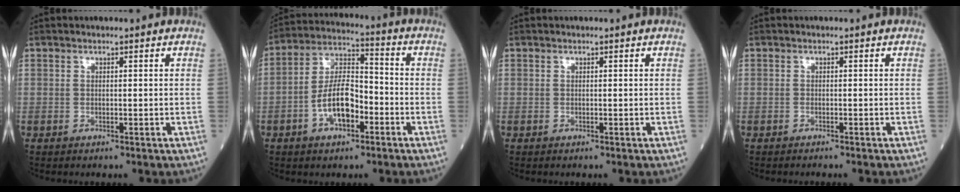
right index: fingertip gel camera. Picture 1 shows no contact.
{"total": 9.8, "force": [-3.6, 4.2, 8.1], "torque": [-0.162, 0.018, -0.070]}
{"total": 0.0}
{"total": 1.1, "force": [-1.0, -0.1, 0.4], "torque": [-0.007, 0.000, -0.015]}